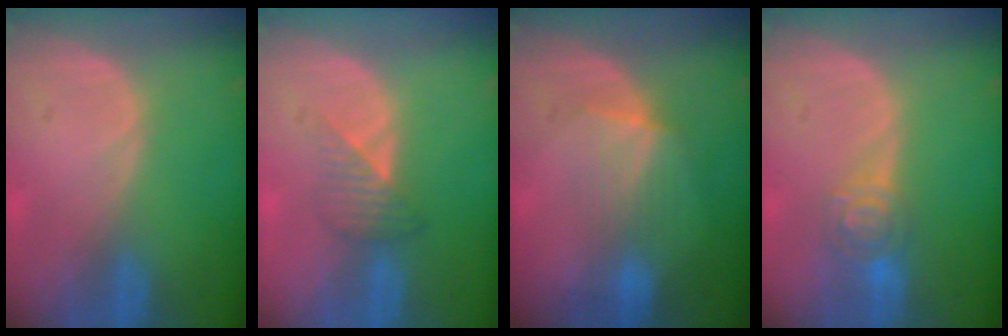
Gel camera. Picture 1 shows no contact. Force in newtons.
{"total": 3.4, "press": 3.1, "slide": 1.4}
{"total": 4.6, "press": 4.4, "slide": 1.1}
{"total": 4.7, "press": 4.2, "slide": 2.2}